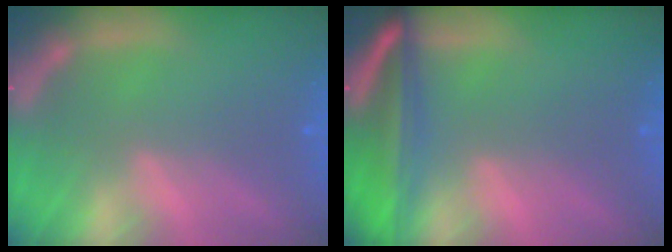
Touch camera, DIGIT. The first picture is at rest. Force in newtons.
{"total": 8.5}